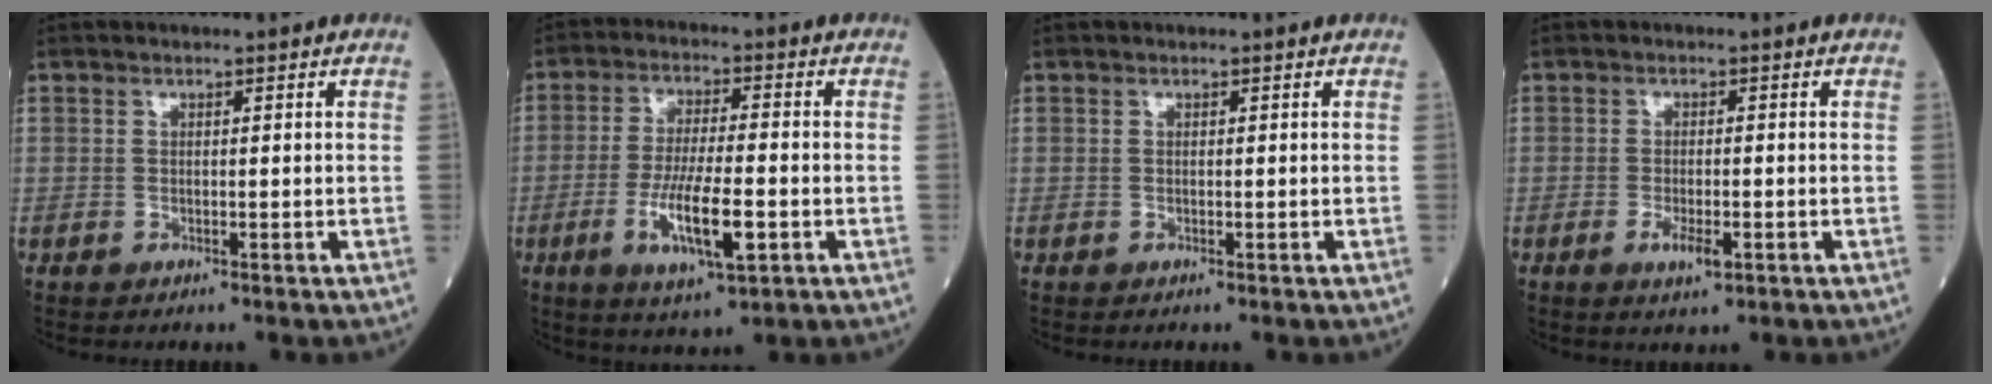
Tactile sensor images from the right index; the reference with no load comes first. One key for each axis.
{"total": 9.7, "fx": -3.1, "fy": 1.6, "fz": 9.1, "tx": -0.173, "ty": -0.012, "tz": -0.054}
{"total": 0.0}
{"total": 2.9, "fx": -1.2, "fy": 0.8, "fz": 2.5, "tx": -0.048, "ty": -0.003, "tz": -0.016}